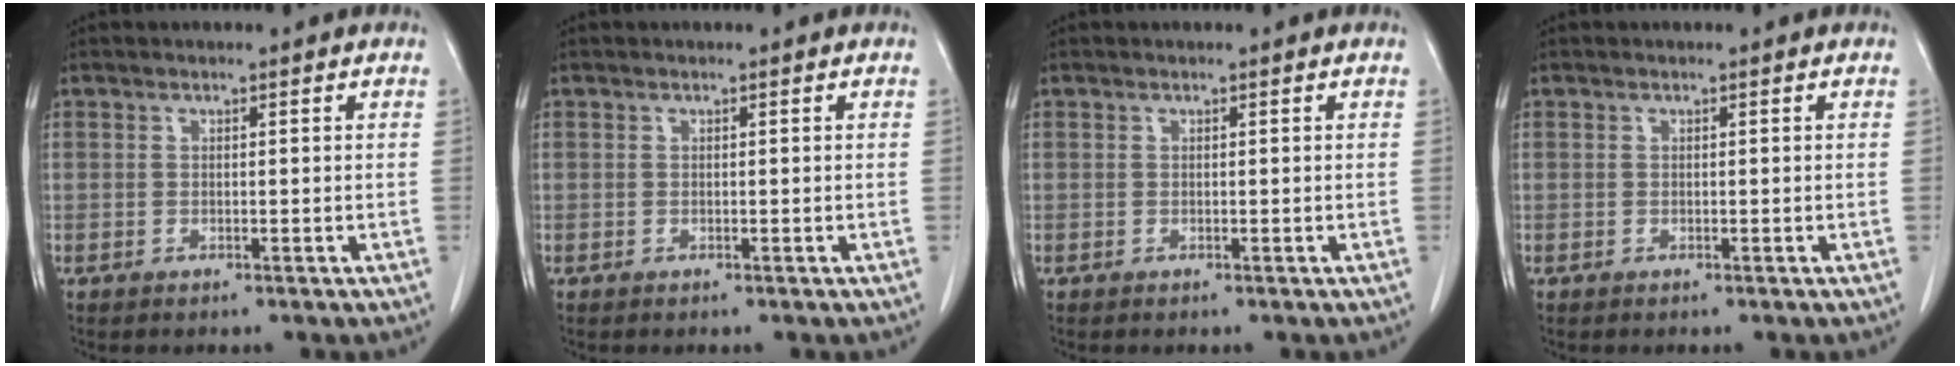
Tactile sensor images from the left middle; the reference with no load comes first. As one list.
[{"total": 0.0}, {"total": 0.0}, {"total": 0.0}]